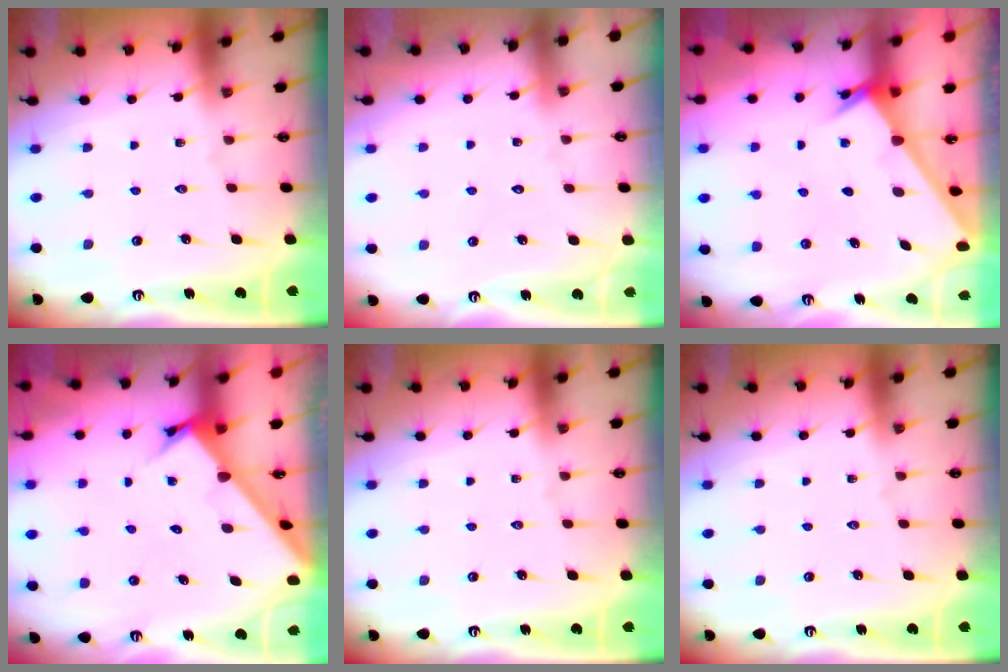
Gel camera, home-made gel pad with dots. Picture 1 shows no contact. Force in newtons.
{"total": 4.8, "press": 4.8, "slide": 0.5}
{"total": 2.4, "press": 2.4, "slide": 0.2}
{"total": 2.8, "press": 2.8, "slide": 0.2}
{"total": 0.0}
{"total": 0.0}